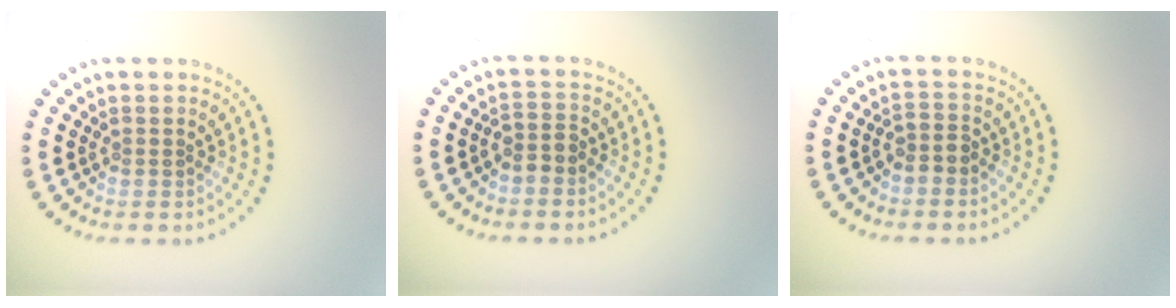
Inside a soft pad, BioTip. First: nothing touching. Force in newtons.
{"total": 1.4, "press": 1.2, "slide": 0.8}
{"total": 1.6, "press": 1.3, "slide": 0.9}